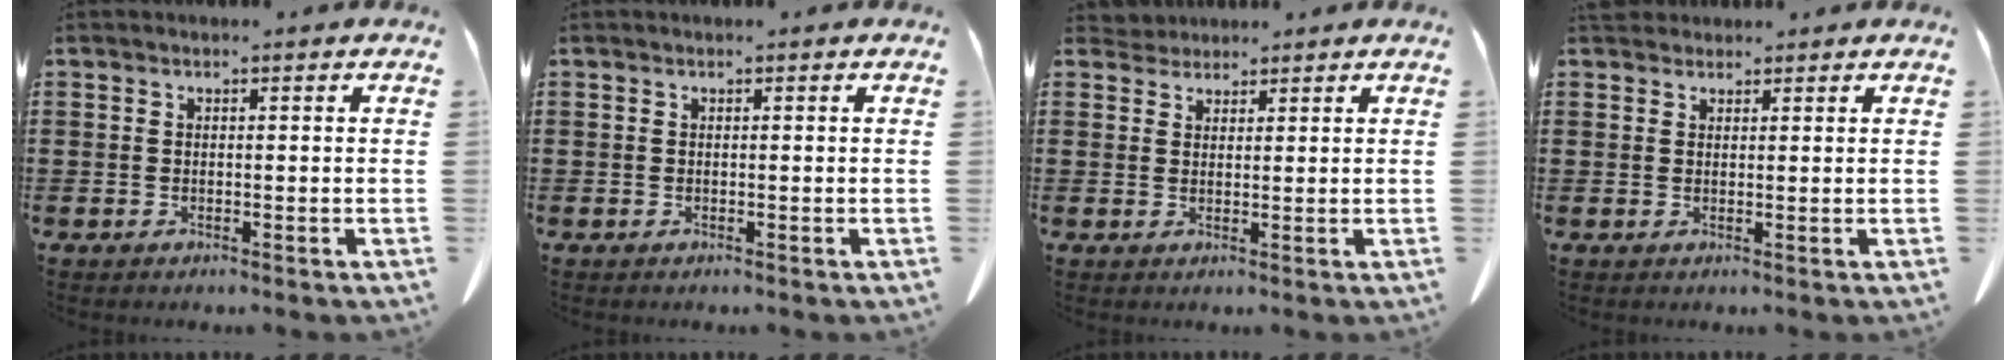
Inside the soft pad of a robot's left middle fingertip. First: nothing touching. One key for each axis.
{"total": 0.0}
{"total": 2.3, "fx": 2.2, "fy": 0.7, "fz": -0.1, "tx": -0.007, "ty": -0.001, "tz": 0.044}
{"total": 2.3, "fx": 2.1, "fy": 1.0, "fz": 0.5, "tx": -0.016, "ty": 0.002, "tz": 0.042}